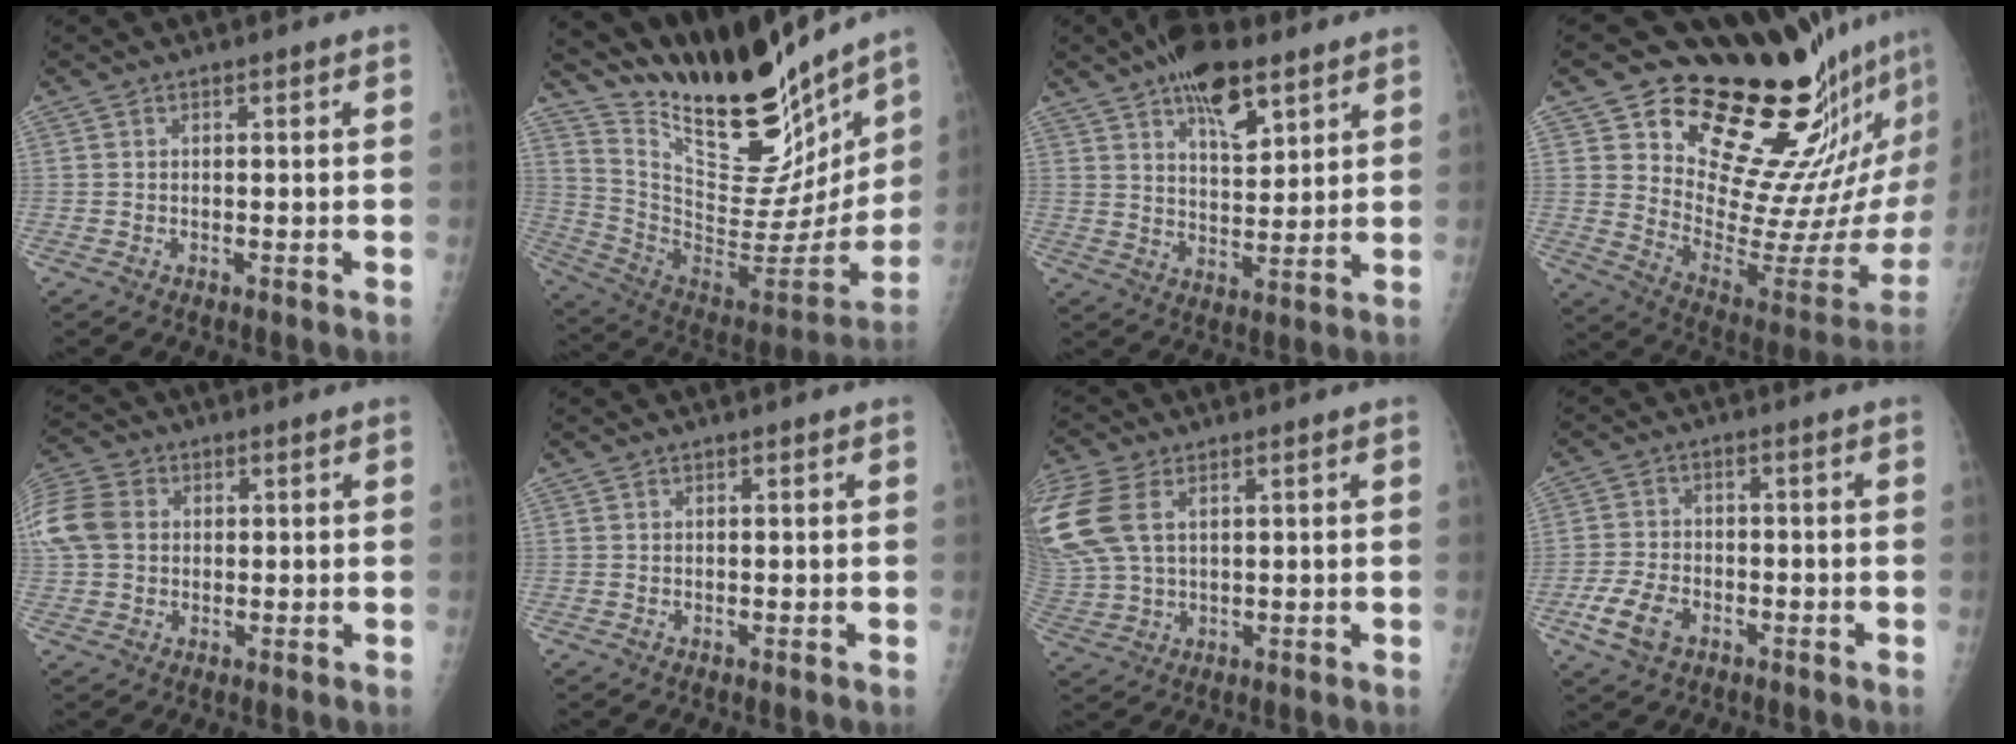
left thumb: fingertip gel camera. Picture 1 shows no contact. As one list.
[{"total": 28.8, "force": [21.9, 9.5, 16.0], "torque": [-0.224, -0.111, 0.359]}, {"total": 12.2, "force": [7.4, 5.4, 8.0], "torque": [-0.100, -0.034, 0.121]}, {"total": 25.9, "force": [18.9, 7.7, 16.0], "torque": [-0.192, -0.146, 0.281]}, {"total": 15.4, "force": [2.7, 12.5, 8.6], "torque": [-0.224, 0.040, 0.053]}, {"total": 0.0}, {"total": 13.8, "force": [4.6, 8.3, 10.0], "torque": [-0.270, 0.004, 0.096]}, {"total": 6.7, "force": [-3.3, 4.2, 4.1], "torque": [-0.084, 0.010, -0.061]}]